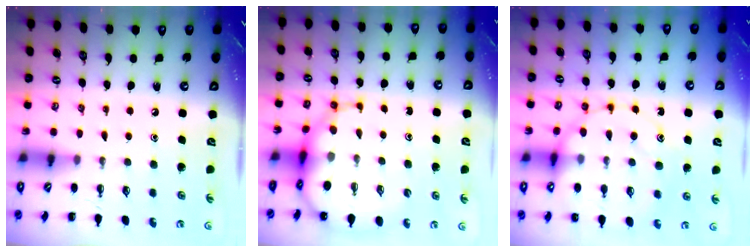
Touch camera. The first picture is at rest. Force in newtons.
{"total": 10.2, "press": 9.7, "slide": 3.1}
{"total": 16.3, "press": 16.3, "slide": 0.6}